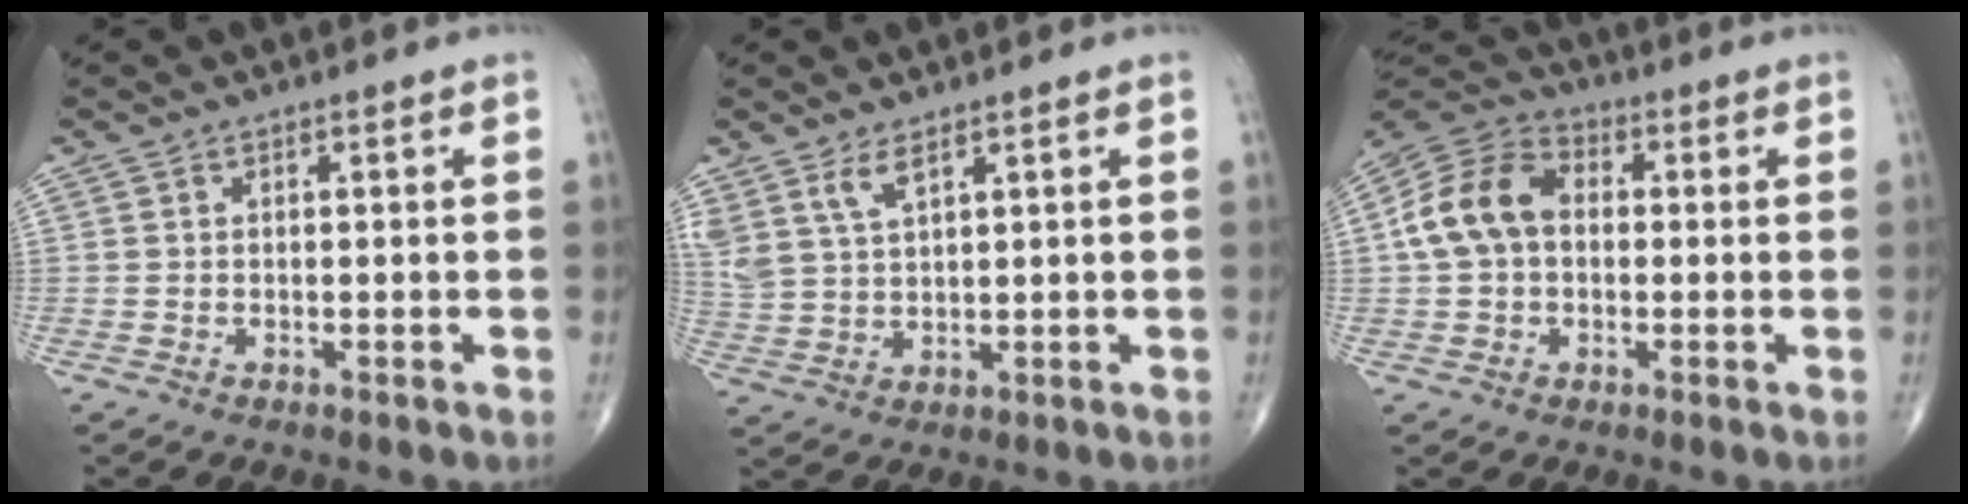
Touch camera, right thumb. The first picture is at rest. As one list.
[{"total": 5.6, "force": [3.7, 2.1, 3.7], "torque": [-0.080, -0.014, 0.082]}, {"total": 11.7, "force": [0.6, 8.5, 8.0], "torque": [-0.147, 0.033, -0.002]}]